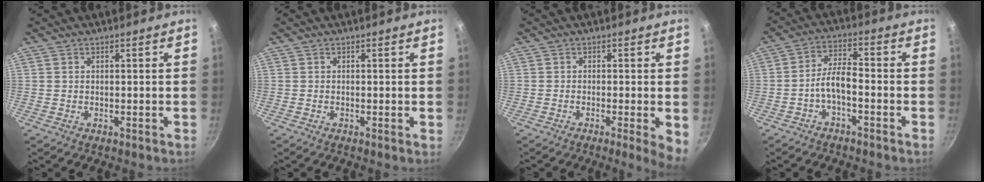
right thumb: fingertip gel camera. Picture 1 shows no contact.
{"total": 0.0}
{"total": 4.6, "force": [-1.2, 0.6, 4.4], "torque": [-0.052, 0.000, -0.017]}
{"total": 6.7, "force": [-2.9, 2.7, 5.4], "torque": [-0.105, 0.042, -0.060]}